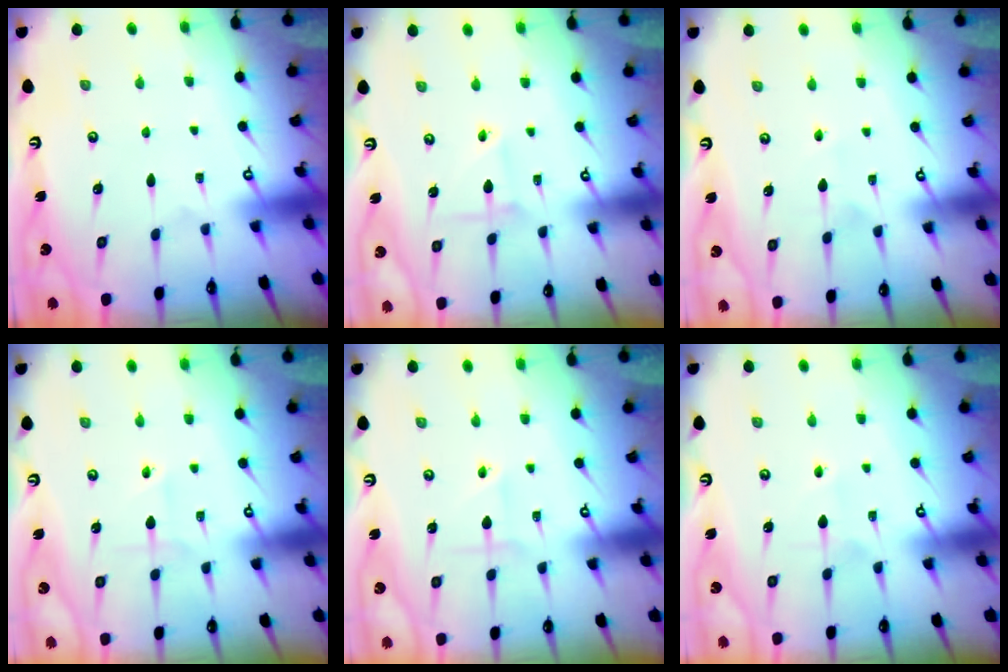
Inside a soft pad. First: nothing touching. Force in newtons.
{"total": 2.6, "press": 2.5, "slide": 0.3}
{"total": 2.6, "press": 2.4, "slide": 1.0}
{"total": 1.2, "press": 1.2, "slide": 0.2}
{"total": 1.8, "press": 1.7, "slide": 0.4}
{"total": 3.2, "press": 3.2, "slide": 0.4}